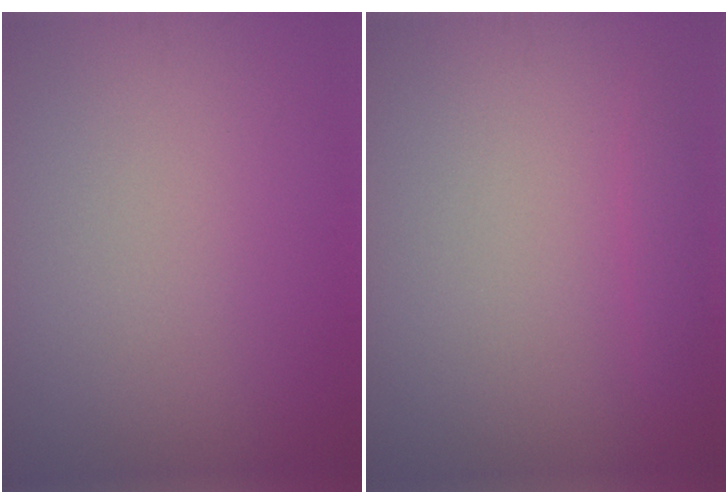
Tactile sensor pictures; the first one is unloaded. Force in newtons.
{"total": 1.0, "press": 1.0, "slide": 0.1}